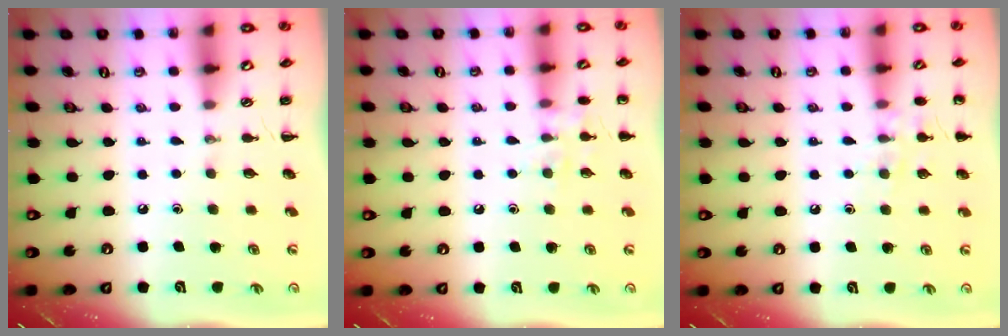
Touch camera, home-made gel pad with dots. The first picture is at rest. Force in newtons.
{"total": 7.4, "press": 7.4, "slide": 0.9}
{"total": 7.7, "press": 7.6, "slide": 1.5}